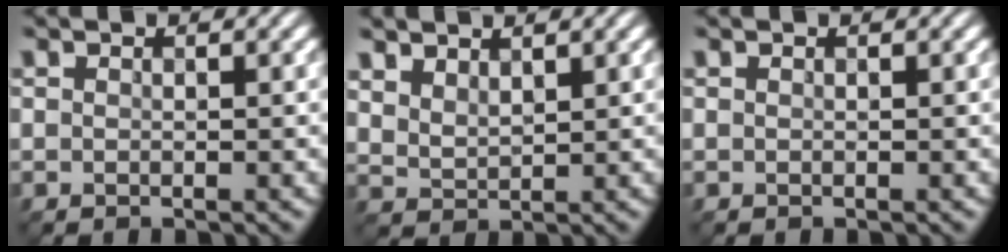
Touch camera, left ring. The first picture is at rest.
{"total": 2.6, "force": [2.1, 1.1, 1.0], "torque": [-0.025, 0.002, 0.048]}
{"total": 0.0}